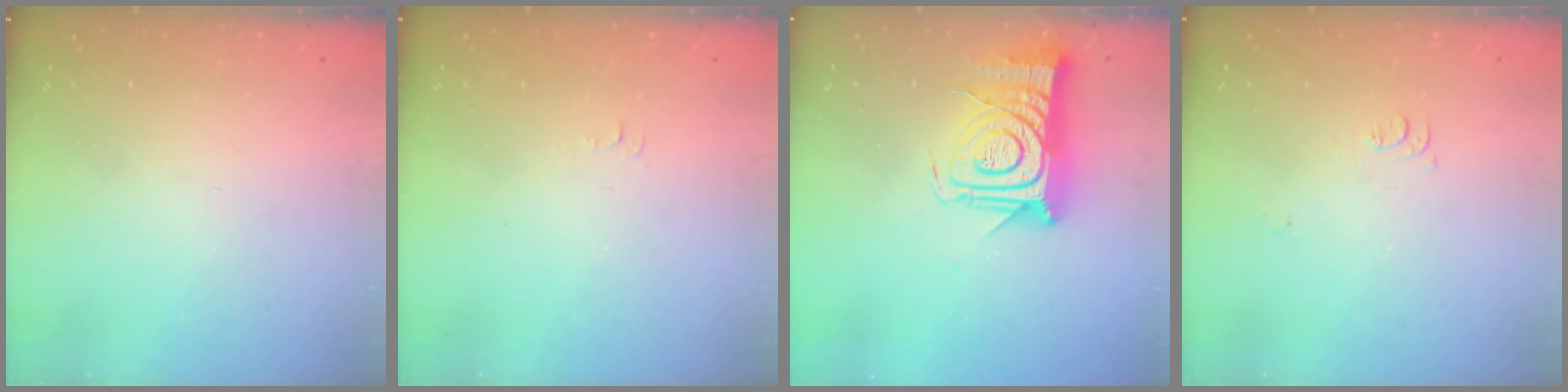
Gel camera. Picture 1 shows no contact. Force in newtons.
{"total": 4.0, "press": 3.9, "slide": 0.3}
{"total": 16.2, "press": 16.2, "slide": 1.1}
{"total": 5.2, "press": 5.1, "slide": 0.6}